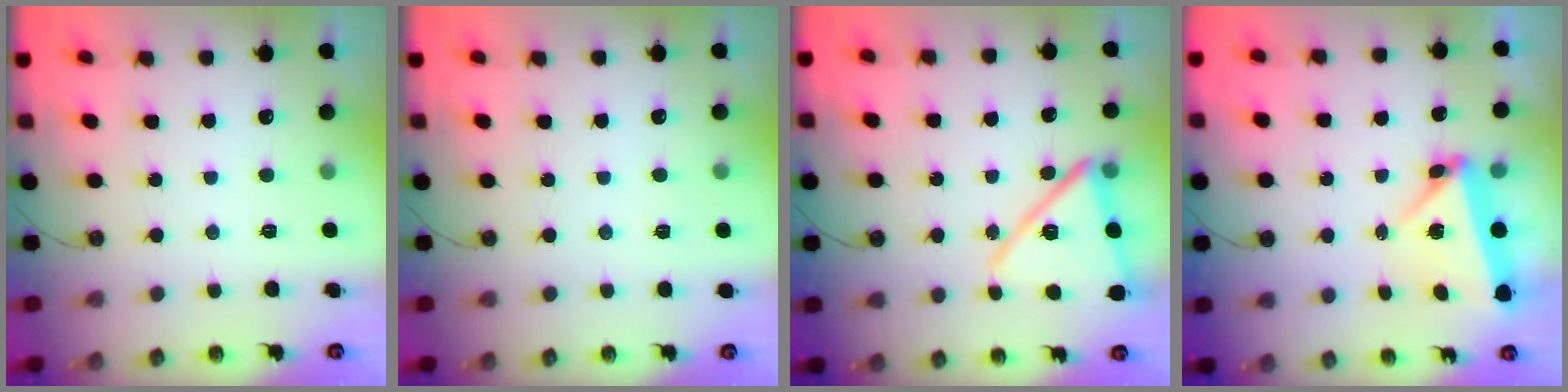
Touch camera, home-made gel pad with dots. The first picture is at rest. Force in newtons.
{"total": 2.7, "press": 1.5, "slide": 2.3}
{"total": 15.3, "press": 15.2, "slide": 1.0}
{"total": 5.6, "press": 5.5, "slide": 0.8}